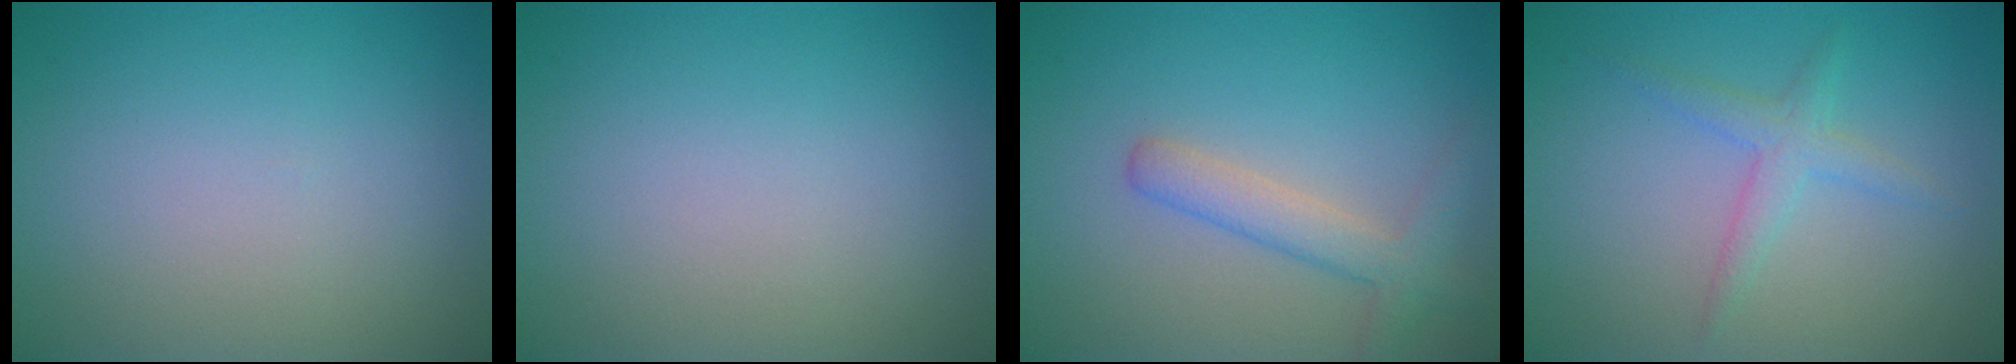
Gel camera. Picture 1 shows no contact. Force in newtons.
{"total": 0.0}
{"total": 3.0, "press": 3.0, "slide": 0.2}
{"total": 2.0, "press": 2.0, "slide": 0.1}